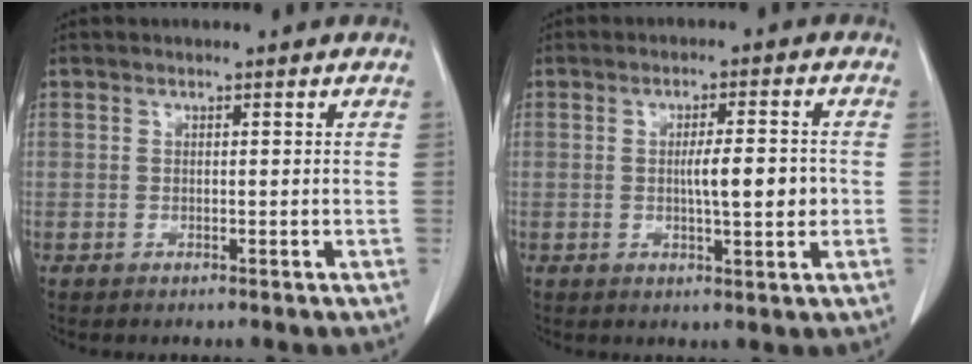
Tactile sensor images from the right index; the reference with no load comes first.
{"total": 5.6, "force": [-0.3, 0.9, 5.5], "torque": [-0.088, 0.000, -0.003]}